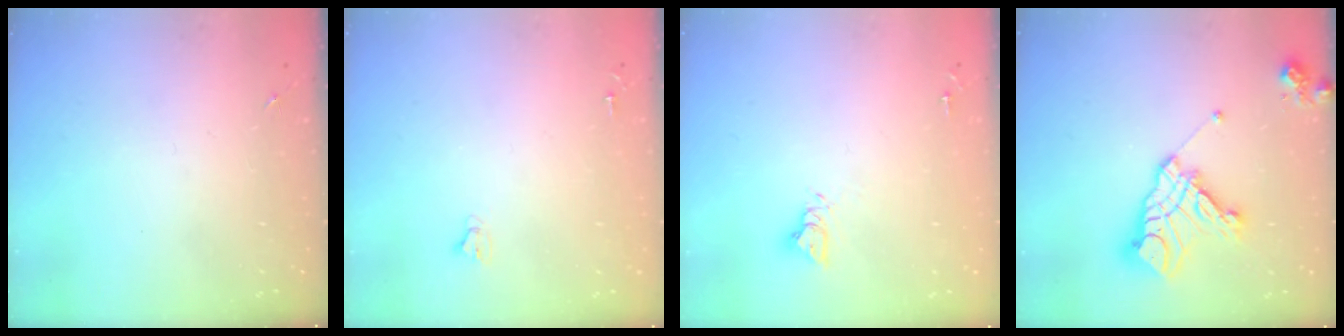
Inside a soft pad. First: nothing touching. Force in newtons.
{"total": 2.0, "press": 2.0, "slide": 0.2}
{"total": 5.5, "press": 5.5, "slide": 0.5}
{"total": 16.6, "press": 16.5, "slide": 2.1}